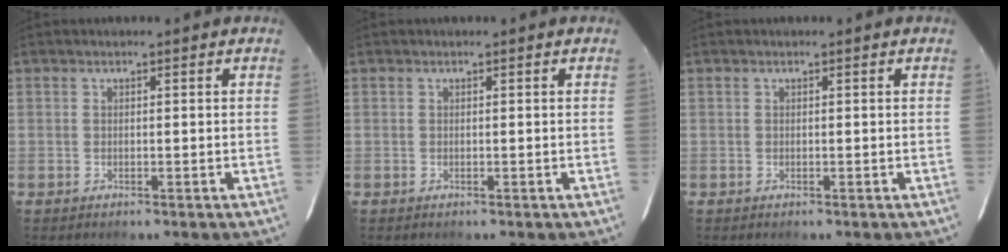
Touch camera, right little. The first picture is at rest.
{"total": 0.0}
{"total": 0.0}